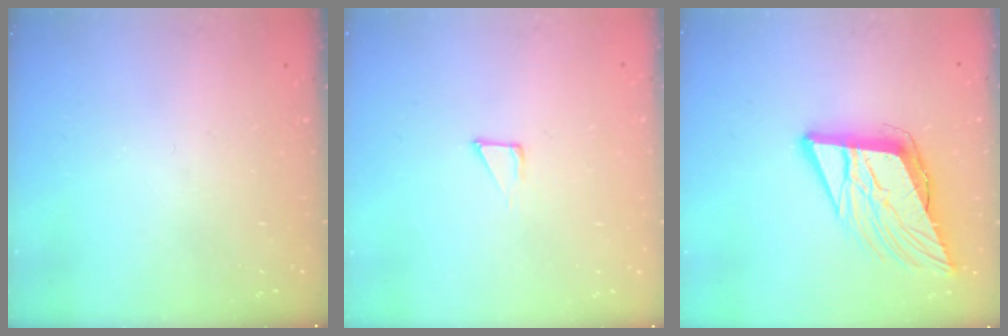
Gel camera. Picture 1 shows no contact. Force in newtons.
{"total": 4.8, "press": 4.8, "slide": 0.4}
{"total": 13.5, "press": 12.9, "slide": 3.8}